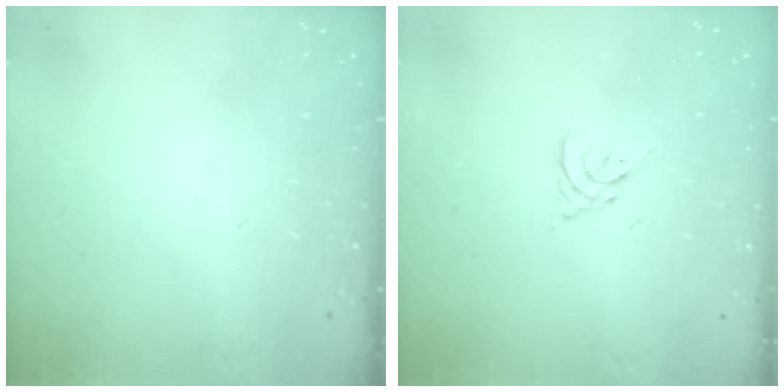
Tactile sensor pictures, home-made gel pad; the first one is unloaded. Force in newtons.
{"total": 1.3, "press": 1.2, "slide": 0.6}